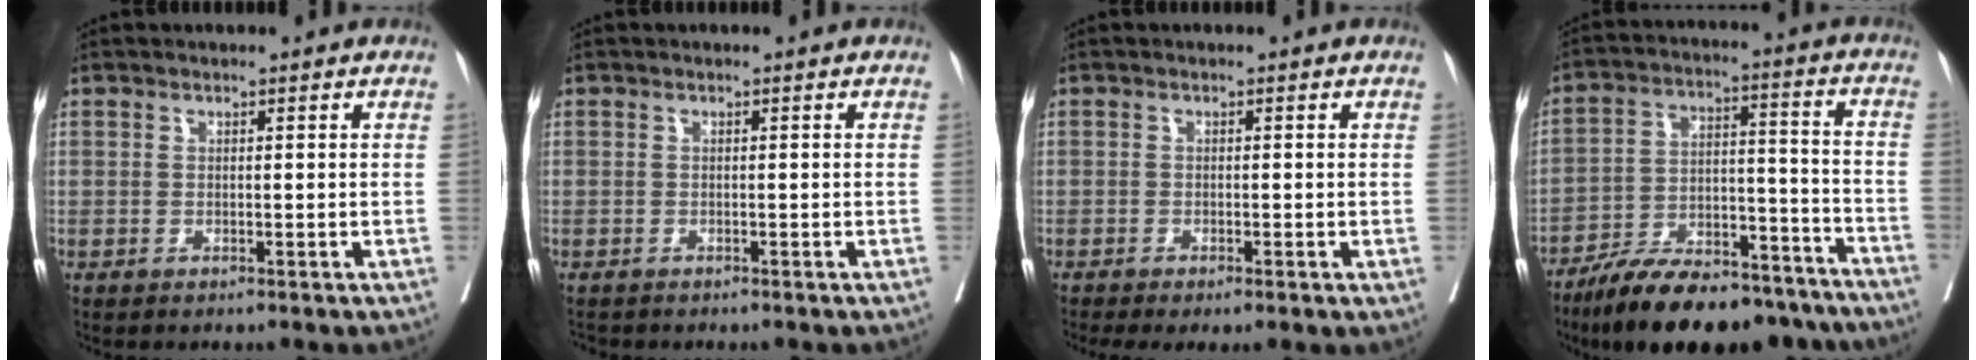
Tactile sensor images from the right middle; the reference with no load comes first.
{"total": 1.4, "force": [-1.3, 0.5, 0.2], "torque": [-0.012, -0.005, -0.021]}
{"total": 4.1, "force": [-2.5, 1.2, 3.1], "torque": [-0.047, -0.013, -0.040]}
{"total": 21.9, "force": [-18.2, 6.5, 10.2], "torque": [-0.143, 0.020, -0.281]}